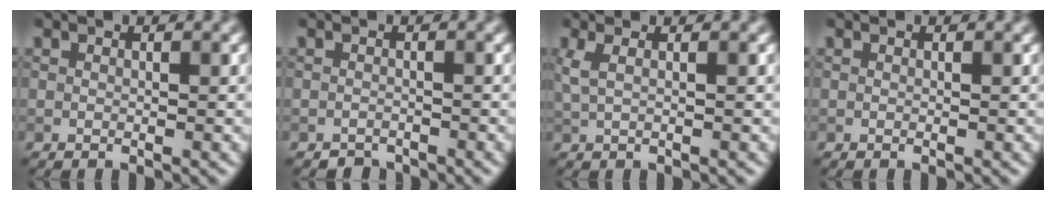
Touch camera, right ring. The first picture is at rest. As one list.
[{"total": 1.2, "force": [-1.1, 0.4, -0.1], "torque": [0.006, 0.003, -0.019]}, {"total": 2.1, "force": [0.7, 0.8, 1.8], "torque": [-0.031, 0.002, 0.010]}, {"total": 0.0}]